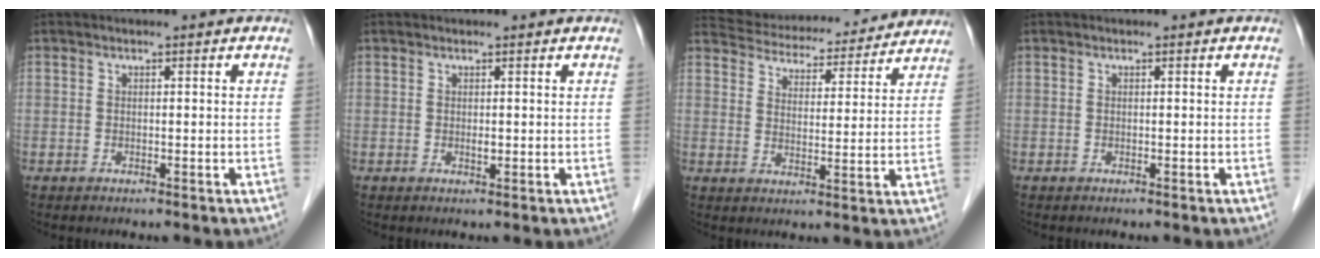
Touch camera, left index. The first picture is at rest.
{"total": 0.9, "force": [0.3, 0.7, 0.6], "torque": [-0.004, -0.006, 0.005]}
{"total": 20.0, "force": [18.6, 5.4, 4.9], "torque": [-0.078, 0.016, 0.250]}
{"total": 0.0}